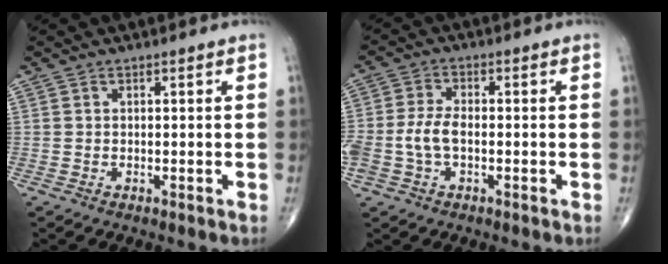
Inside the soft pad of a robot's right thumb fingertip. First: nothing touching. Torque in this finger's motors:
{"motor_torque": [1.26, 1.10, 0.84, -0.41, 0.06]}